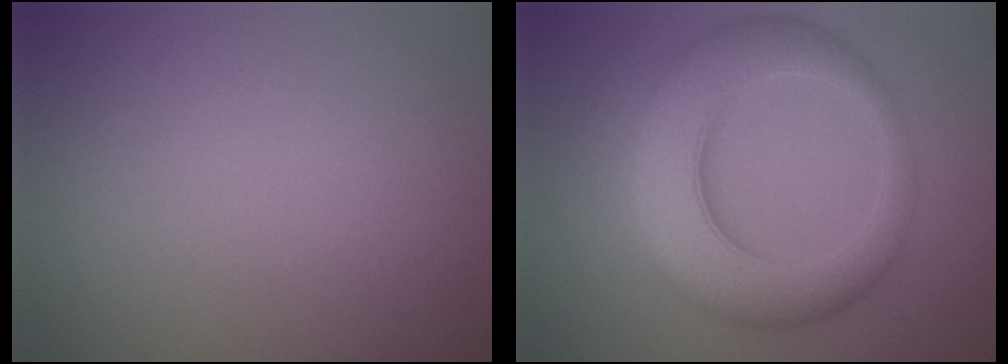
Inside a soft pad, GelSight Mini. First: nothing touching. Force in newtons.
{"total": 8.6, "press": 8.6, "slide": 0.0}